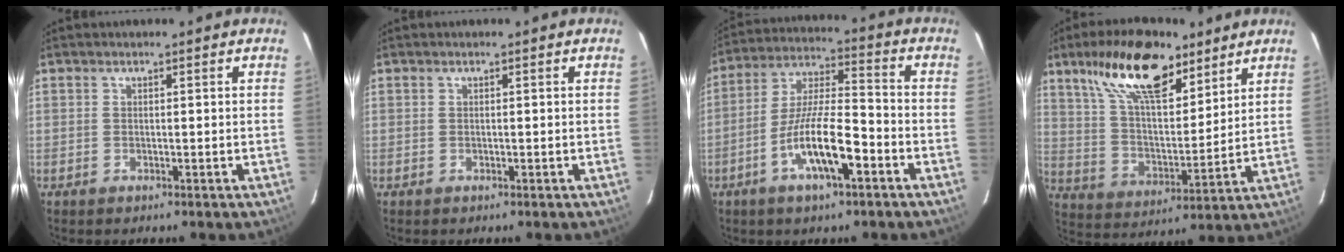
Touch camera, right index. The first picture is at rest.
{"total": 0.0}
{"total": 12.6, "force": [-5.8, 2.8, 10.8], "torque": [-0.213, -0.001, -0.107]}
{"total": 18.8, "force": [12.0, 7.8, 12.2], "torque": [-0.224, 0.024, 0.216]}